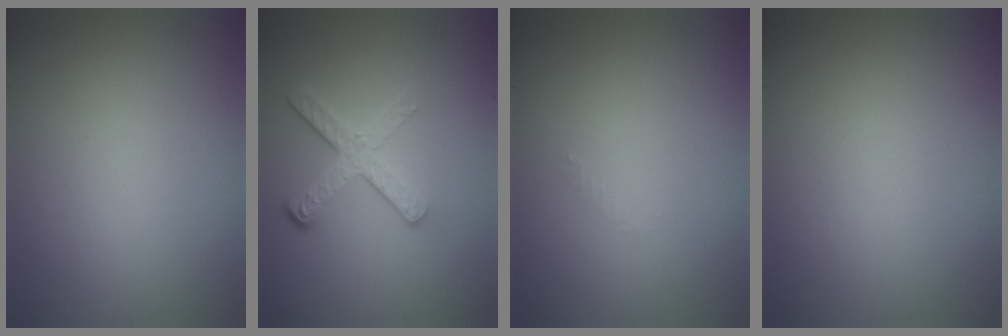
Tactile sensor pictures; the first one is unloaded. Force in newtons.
{"total": 3.9, "press": 2.6, "slide": 2.9}
{"total": 0.5, "press": 0.5, "slide": 0.2}
{"total": 0.0}